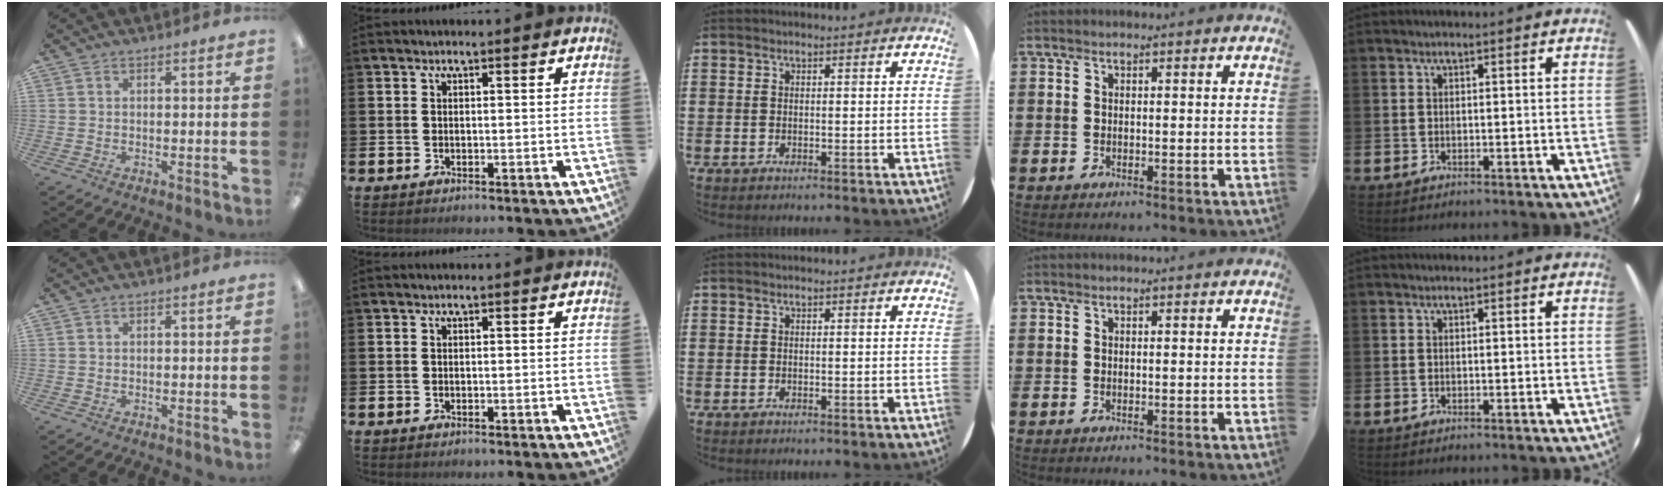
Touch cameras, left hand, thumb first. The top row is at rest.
{}